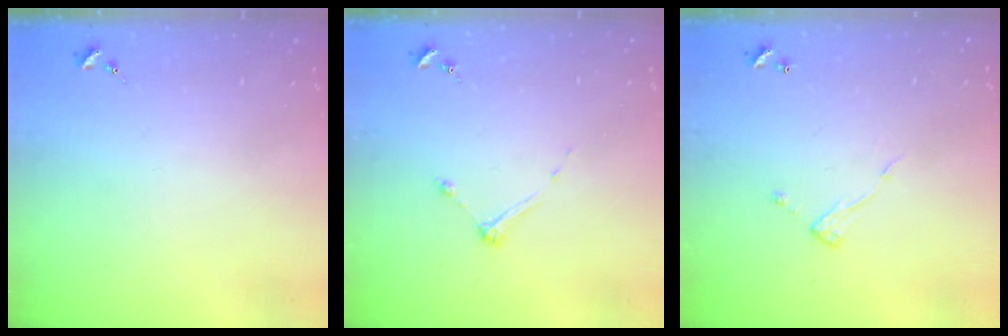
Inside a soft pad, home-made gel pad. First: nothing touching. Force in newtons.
{"total": 4.9, "press": 4.9, "slide": 0.7}
{"total": 7.0, "press": 7.0, "slide": 0.4}